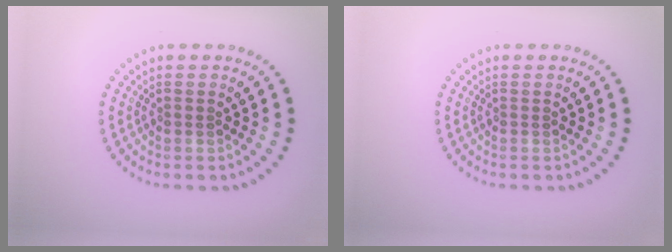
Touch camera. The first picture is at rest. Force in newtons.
{"total": 0.0}